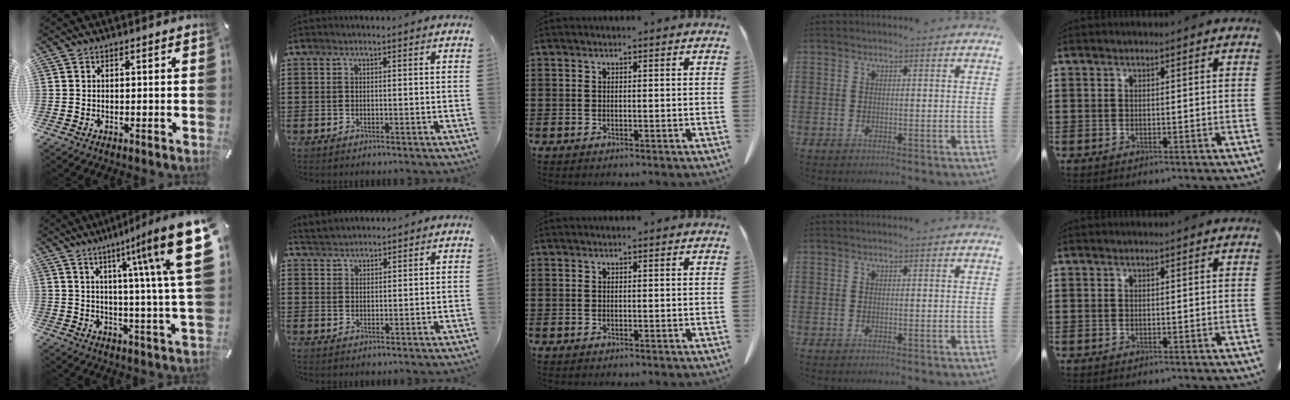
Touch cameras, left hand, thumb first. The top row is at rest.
{"thumb": {"total": 20.5, "force": [7.8, 2.5, 18.8], "torque": [-0.271, -0.044, 0.106]}, "index": {"total": 2.5, "force": [2.4, 0.5, -0.3], "torque": [-0.003, -0.001, 0.048]}}